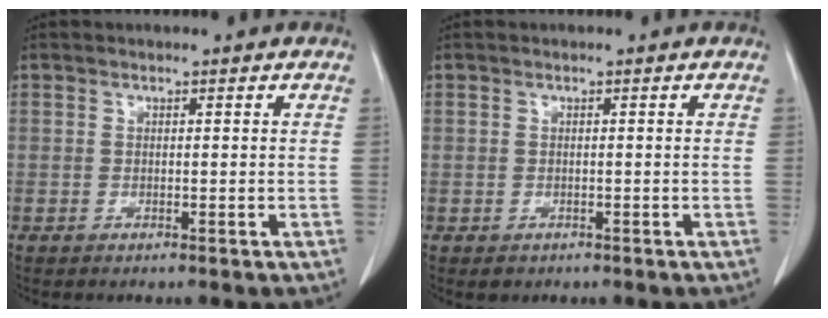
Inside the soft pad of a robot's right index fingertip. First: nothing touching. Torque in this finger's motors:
{"motor_torque": [-0.73, 0.20, -0.25, -0.12]}